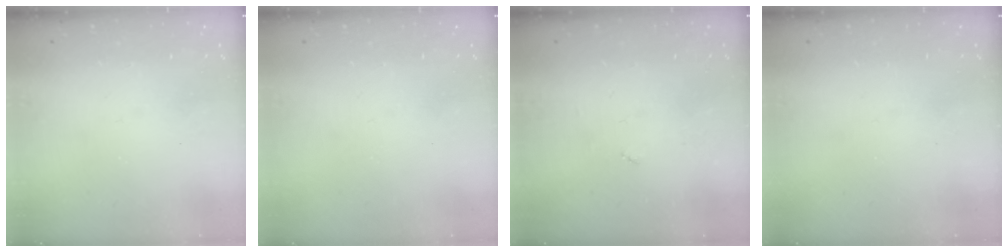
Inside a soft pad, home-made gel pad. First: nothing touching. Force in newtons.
{"total": 0.0}
{"total": 2.7, "press": 2.7, "slide": 0.4}
{"total": 0.0}